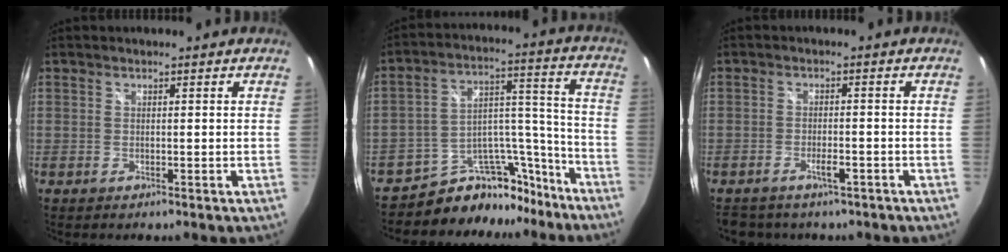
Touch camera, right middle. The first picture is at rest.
{"total": 15.3, "force": [-13.0, 7.4, 3.4], "torque": [-0.047, 0.078, -0.190]}
{"total": 6.8, "force": [-5.3, 3.1, 3.0], "torque": [-0.065, -0.002, -0.071]}